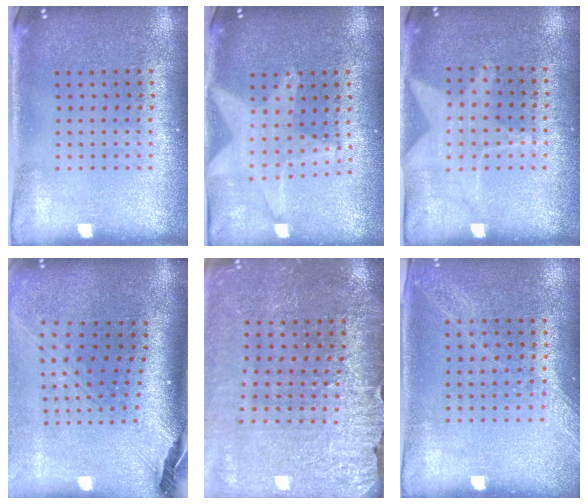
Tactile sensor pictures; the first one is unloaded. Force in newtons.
{"total": 2.0, "press": 1.7, "slide": 1.1}
{"total": 1.1, "press": 0.9, "slide": 0.6}
{"total": 2.8, "press": 2.0, "slide": 2.0}
{"total": 3.0, "press": 3.0, "slide": 0.3}
{"total": 1.3, "press": 1.2, "slide": 0.2}